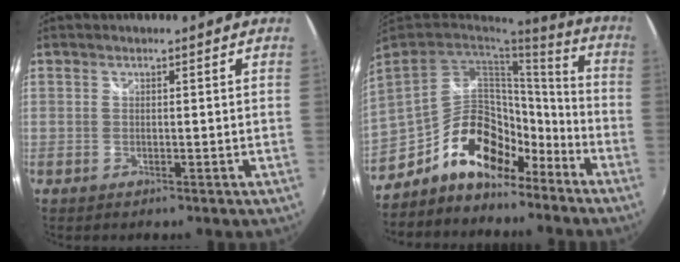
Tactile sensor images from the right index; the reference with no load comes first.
{"total": 19.6, "force": [-12.8, 11.2, 9.7], "torque": [-0.203, 0.039, -0.196]}